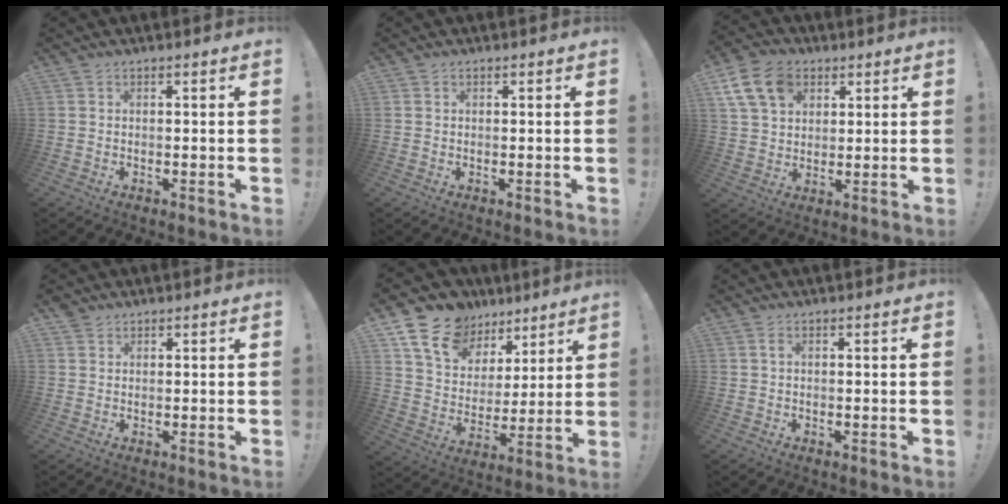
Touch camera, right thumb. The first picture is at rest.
{"total": 0.5, "force": [0.2, 0.5, -0.1], "torque": [0.001, 0.001, 0.005]}
{"total": 13.5, "force": [6.2, 9.9, 6.8], "torque": [-0.114, -0.024, 0.122]}
{"total": 1.8, "force": [1.4, 1.0, 0.3], "torque": [-0.002, -0.006, 0.025]}
{"total": 15.3, "force": [10.2, 10.2, 5.2], "torque": [-0.093, -0.062, 0.197]}
{"total": 1.0, "force": [0.1, 0.2, 0.9], "torque": [-0.020, 0.004, 0.001]}